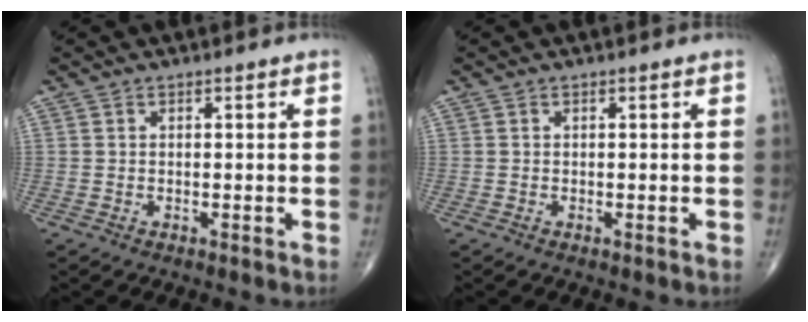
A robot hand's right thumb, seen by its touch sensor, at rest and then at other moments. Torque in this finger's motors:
{"motor_torque": [0.15, 0.18, -0.14, -0.08, 0.02]}